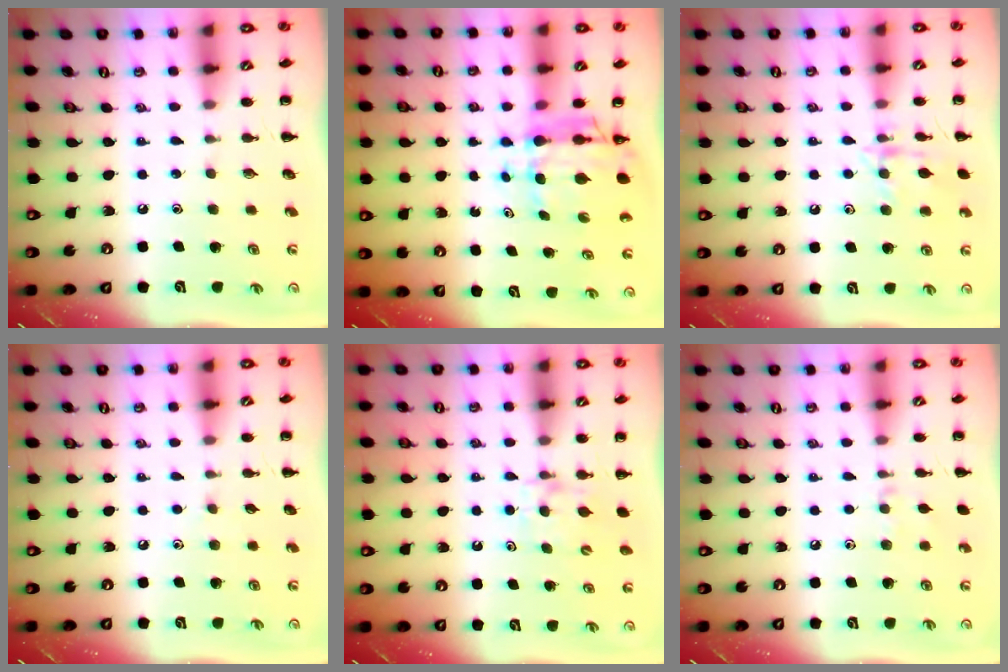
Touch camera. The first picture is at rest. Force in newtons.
{"total": 6.9, "press": 6.6, "slide": 2.2}
{"total": 10.9, "press": 10.9, "slide": 0.7}
{"total": 2.9, "press": 2.7, "slide": 1.1}
{"total": 5.3, "press": 5.0, "slide": 1.7}
{"total": 5.5, "press": 5.1, "slide": 1.9}